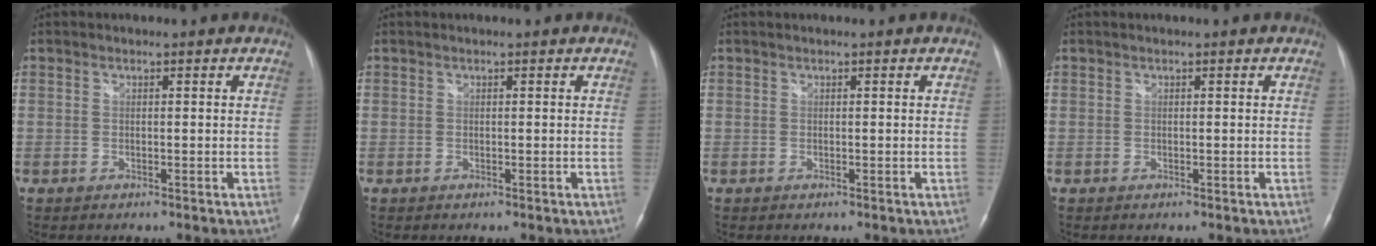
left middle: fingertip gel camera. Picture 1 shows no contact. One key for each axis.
{"total": 0.0}
{"total": 0.0}
{"total": 0.0}